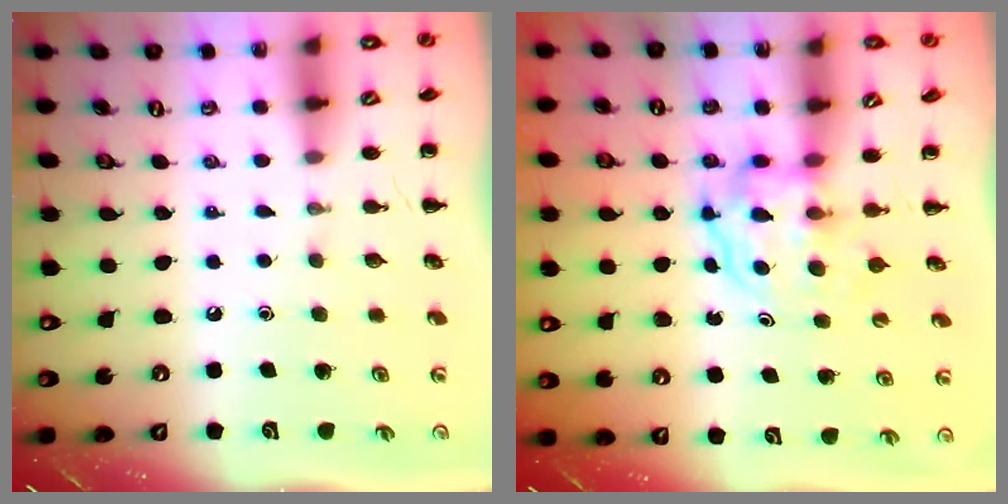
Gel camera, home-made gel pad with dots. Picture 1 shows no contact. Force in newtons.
{"total": 3.8, "press": 3.8, "slide": 0.2}